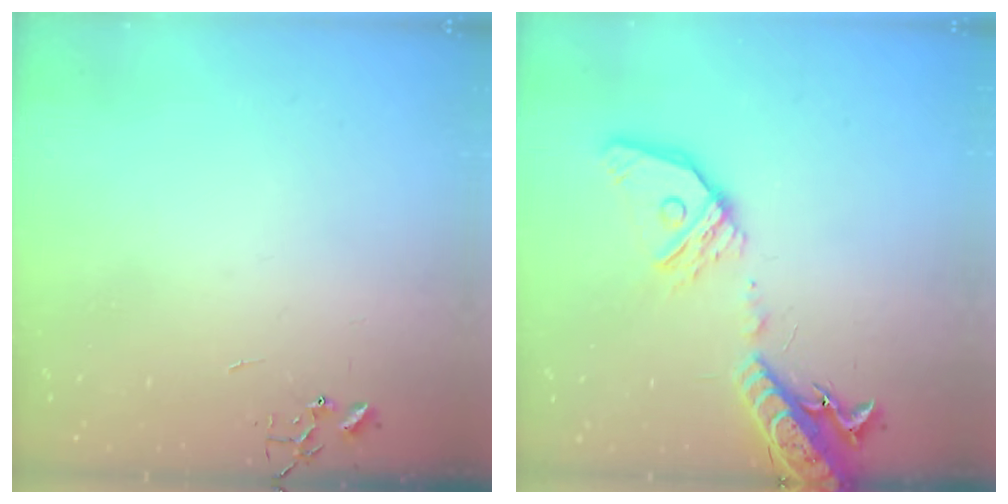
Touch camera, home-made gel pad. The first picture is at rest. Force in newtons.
{"total": 19.6, "press": 19.2, "slide": 4.0}